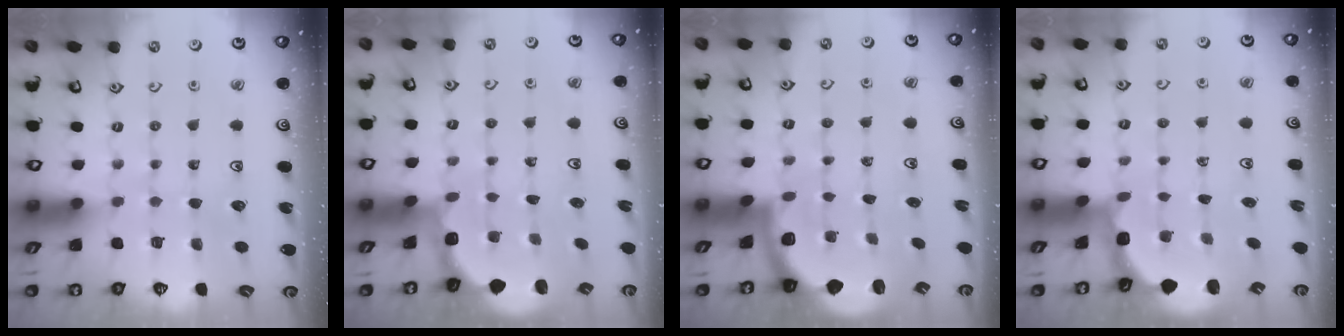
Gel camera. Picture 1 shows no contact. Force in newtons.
{"total": 1.8, "press": 1.7, "slide": 0.7}
{"total": 1.9, "press": 1.8, "slide": 0.5}
{"total": 2.3, "press": 1.7, "slide": 1.6}